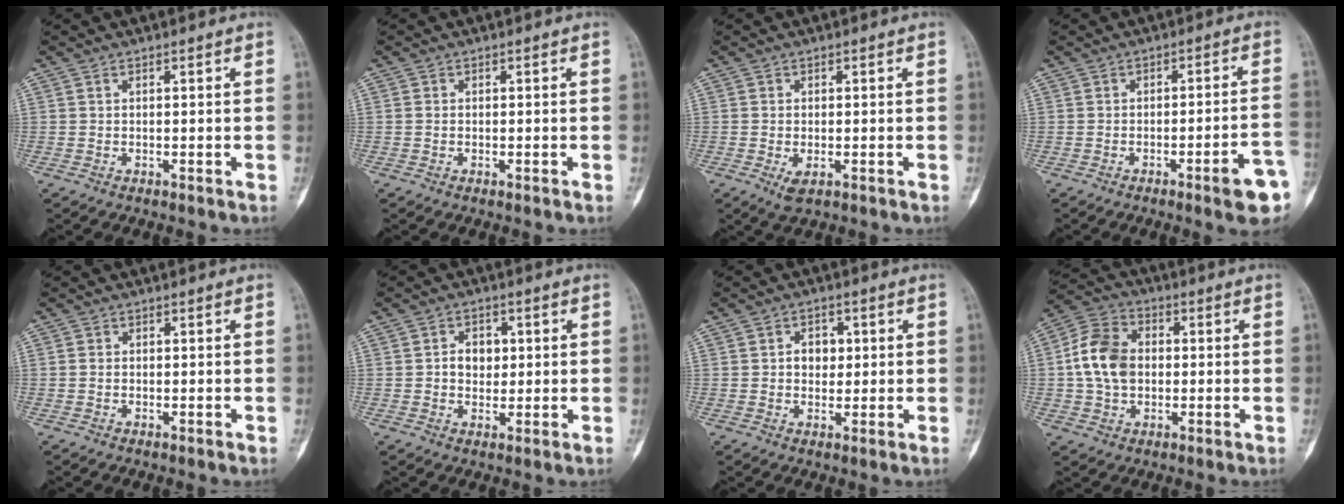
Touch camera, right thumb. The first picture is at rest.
{"total": 0.5, "force": [0.0, 0.5, -0.1], "torque": [0.004, 0.003, -0.001]}
{"total": 2.6, "force": [-0.9, 1.3, 2.1], "torque": [-0.036, -0.003, -0.012]}
{"total": 3.9, "force": [-2.1, 0.9, 3.2], "torque": [-0.034, 0.018, -0.023]}
{"total": 0.7, "force": [0.0, 0.7, -0.1], "torque": [0.004, 0.003, -0.002]}
{"total": 4.5, "force": [0.7, 3.8, 2.5], "torque": [-0.009, 0.003, 0.009]}
{"total": 4.0, "force": [0.8, 3.3, 2.1], "torque": [-0.003, 0.003, 0.009]}
{"total": 10.9, "force": [0.1, 8.2, 7.1], "torque": [-0.116, 0.023, -0.006]}